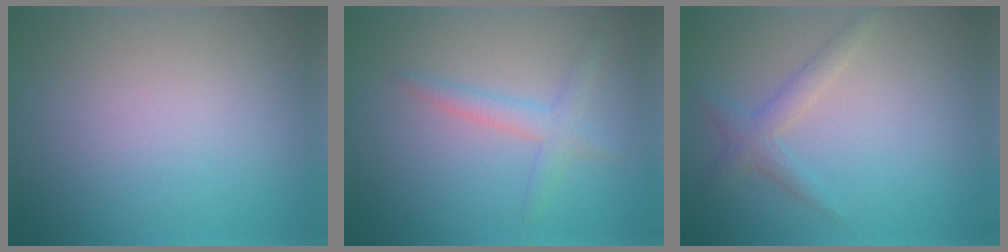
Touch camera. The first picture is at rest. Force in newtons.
{"total": 2.1, "press": 2.1, "slide": 0.1}
{"total": 2.0, "press": 2.0, "slide": 0.1}